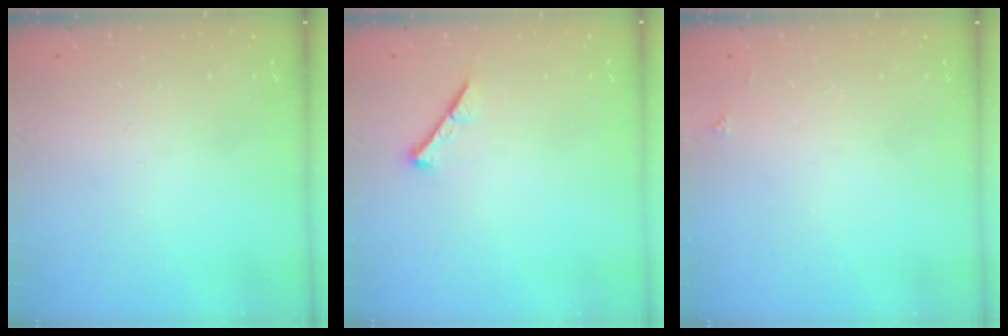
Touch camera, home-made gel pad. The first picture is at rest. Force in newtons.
{"total": 0.0}
{"total": 2.0, "press": 2.0, "slide": 0.3}